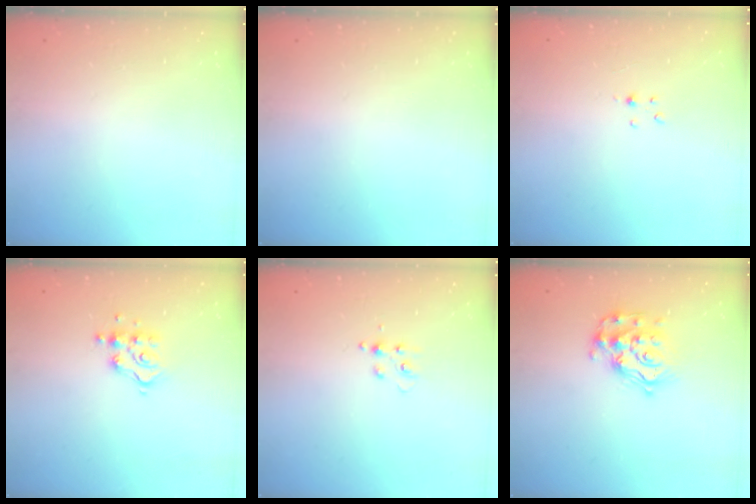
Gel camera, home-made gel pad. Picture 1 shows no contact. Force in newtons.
{"total": 0.0}
{"total": 2.5, "press": 2.5, "slide": 0.3}
{"total": 8.5, "press": 8.5, "slide": 0.5}
{"total": 5.7, "press": 5.7, "slide": 0.6}
{"total": 12.8, "press": 12.8, "slide": 0.6}